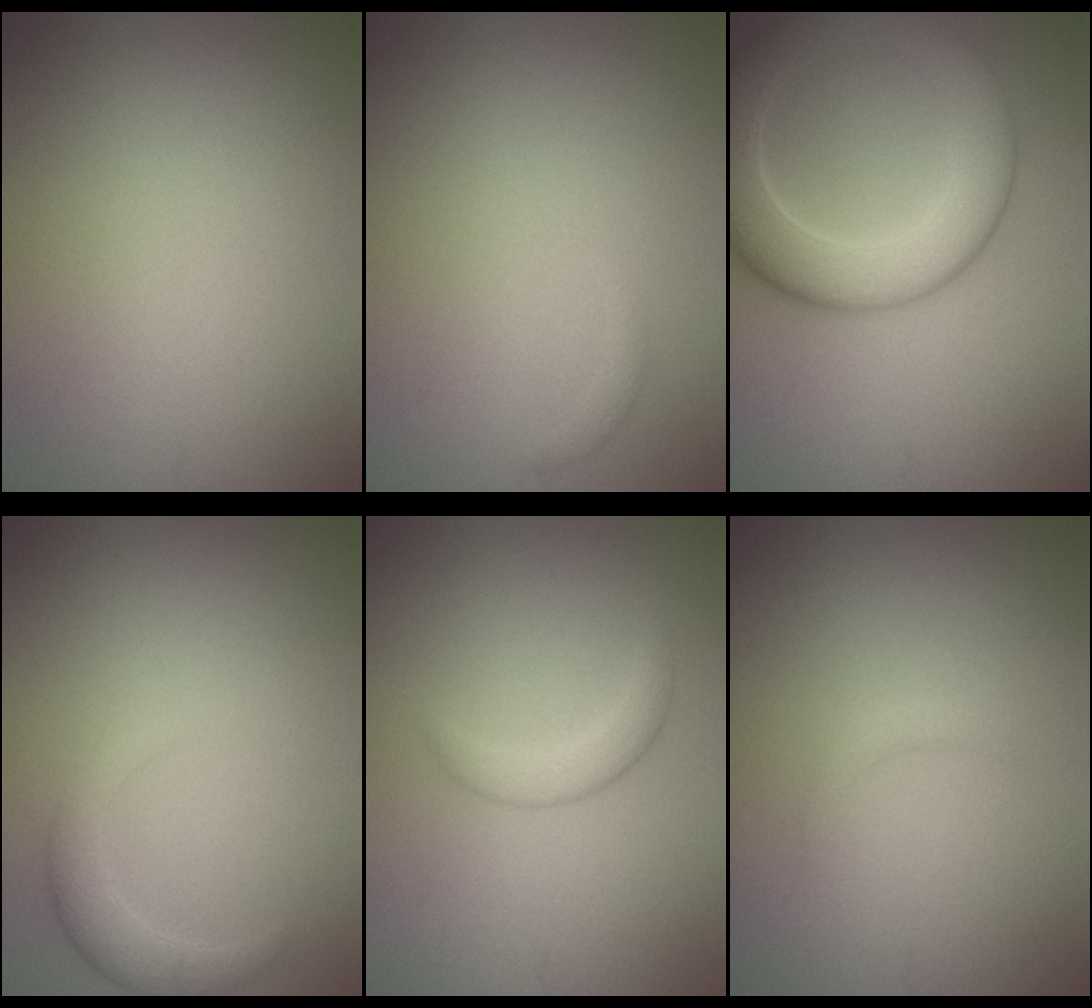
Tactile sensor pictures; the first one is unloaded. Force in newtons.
{"total": 0.6, "press": 0.6, "slide": 0.0}
{"total": 7.7, "press": 7.7, "slide": 0.2}
{"total": 2.4, "press": 2.4, "slide": 0.1}
{"total": 1.9, "press": 1.9, "slide": 0.1}
{"total": 0.7, "press": 0.7, "slide": 0.0}